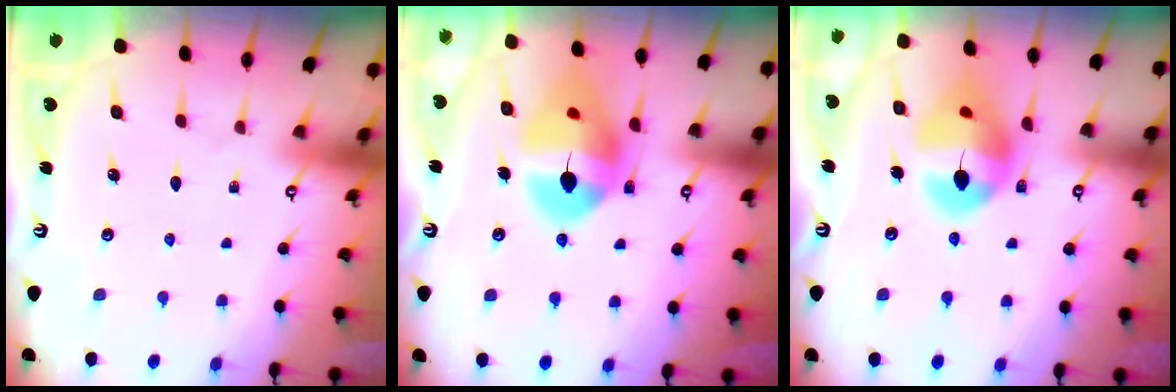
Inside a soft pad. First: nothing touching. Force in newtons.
{"total": 16.7, "press": 16.5, "slide": 2.0}
{"total": 16.8, "press": 16.6, "slide": 2.2}